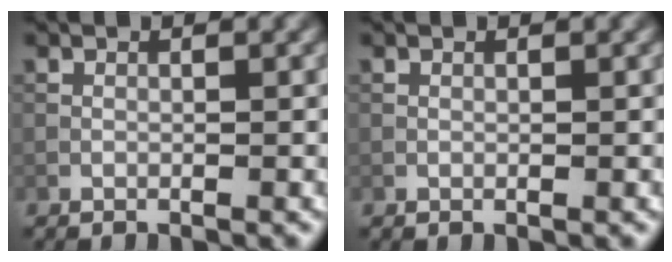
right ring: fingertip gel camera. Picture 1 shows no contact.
{"total": 0.0}